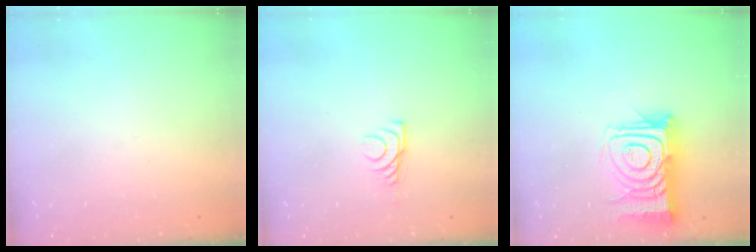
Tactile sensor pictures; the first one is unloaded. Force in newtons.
{"total": 6.3, "press": 6.3, "slide": 0.9}
{"total": 15.4, "press": 15.3, "slide": 1.4}